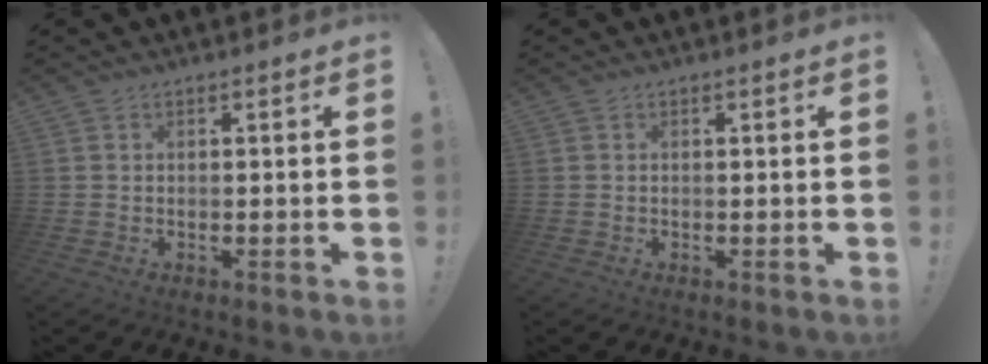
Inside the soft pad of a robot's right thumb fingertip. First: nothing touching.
{"total": 0.0}